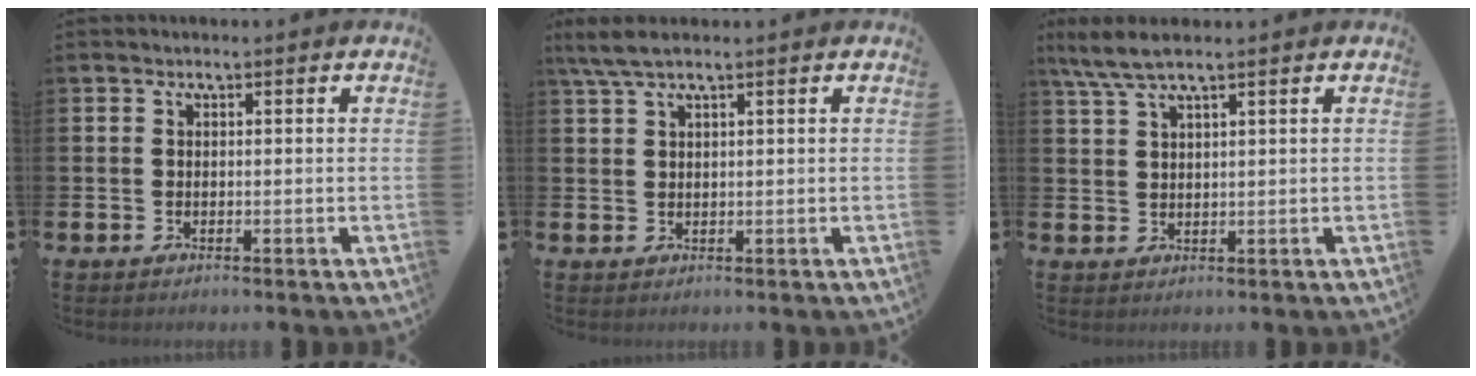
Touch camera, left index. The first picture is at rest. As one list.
[{"total": 3.1, "force": [2.2, 0.4, 2.2], "torque": [-0.052, 0.001, 0.041]}, {"total": 4.4, "force": [3.3, 0.3, 2.8], "torque": [-0.067, -0.003, 0.061]}]